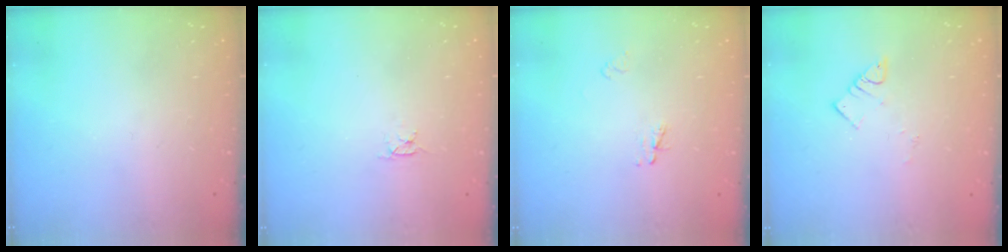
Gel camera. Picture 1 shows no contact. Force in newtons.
{"total": 2.8, "press": 2.8, "slide": 0.3}
{"total": 2.3, "press": 2.3, "slide": 0.3}
{"total": 3.6, "press": 3.6, "slide": 0.3}